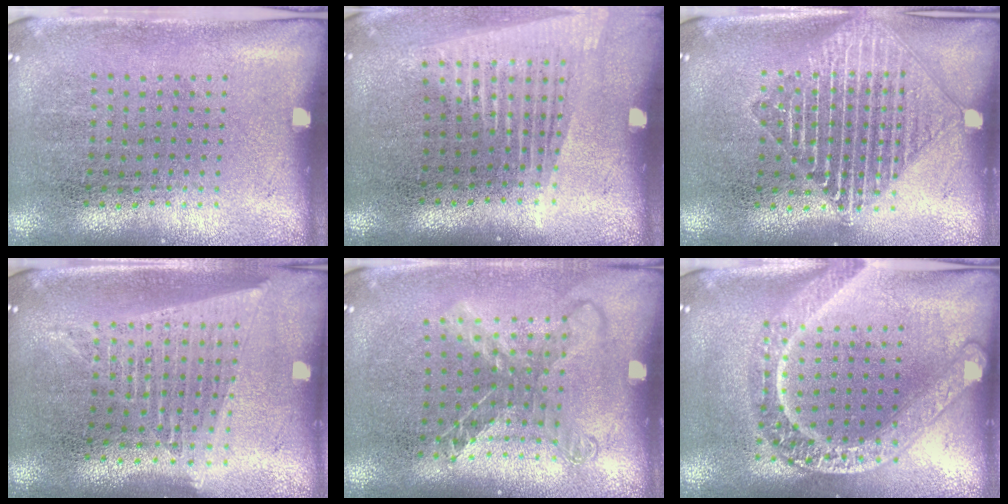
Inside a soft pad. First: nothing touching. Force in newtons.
{"total": 1.5, "press": 1.3, "slide": 0.8}
{"total": 1.8, "press": 1.8, "slide": 0.2}
{"total": 1.7, "press": 1.5, "slide": 0.8}
{"total": 1.6, "press": 1.3, "slide": 0.9}
{"total": 3.2, "press": 3.2, "slide": 0.4}